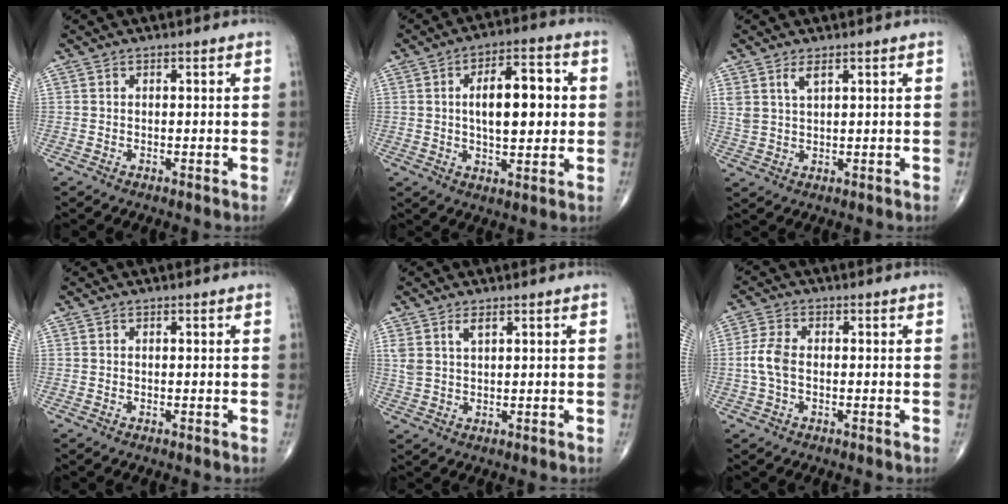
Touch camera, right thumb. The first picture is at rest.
{"total": 12.7, "force": [1.4, 5.8, 11.2], "torque": [-0.147, 0.009, 0.020]}
{"total": 3.2, "force": [1.9, 1.2, 2.3], "torque": [-0.048, -0.008, 0.044]}
{"total": 0.0}
{"total": 3.3, "force": [1.9, 1.4, 2.4], "torque": [-0.050, -0.003, 0.043]}
{"total": 4.8, "force": [-0.4, 2.7, 3.9], "torque": [-0.096, 0.011, -0.014]}